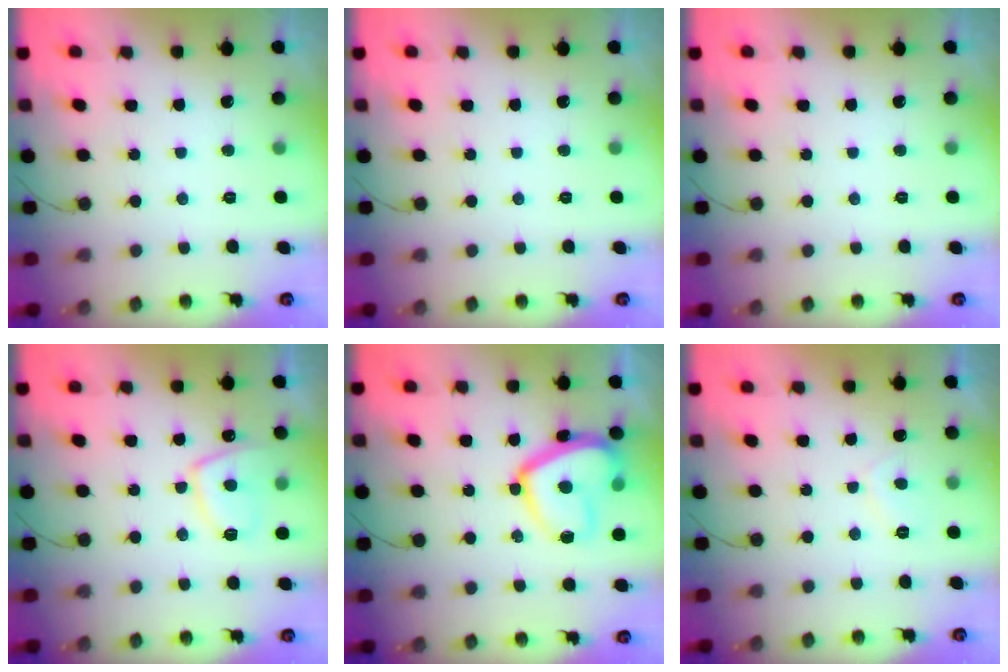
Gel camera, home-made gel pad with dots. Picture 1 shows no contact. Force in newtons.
{"total": 0.0}
{"total": 0.0}
{"total": 9.6, "press": 9.5, "slide": 1.1}
{"total": 15.2, "press": 15.1, "slide": 1.5}
{"total": 1.7, "press": 1.6, "slide": 0.7}